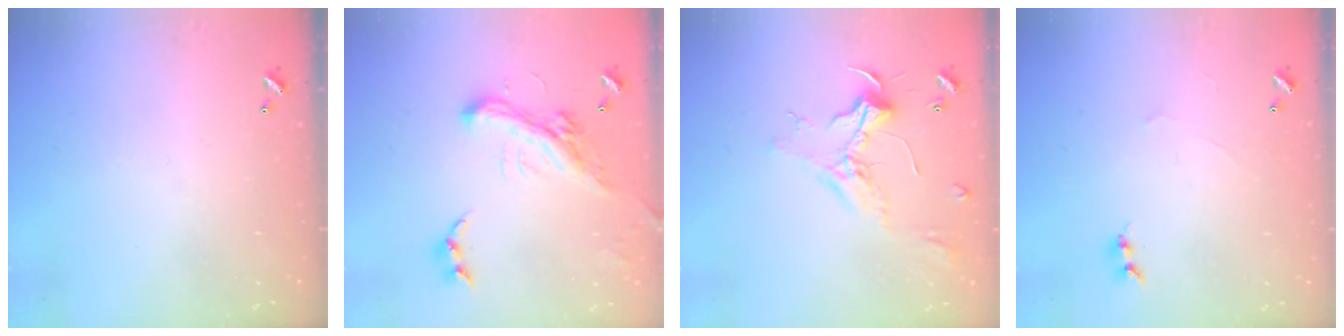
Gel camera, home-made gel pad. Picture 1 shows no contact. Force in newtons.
{"total": 5.5, "press": 5.3, "slide": 1.5}
{"total": 2.4, "press": 2.3, "slide": 0.8}
{"total": 0.0}